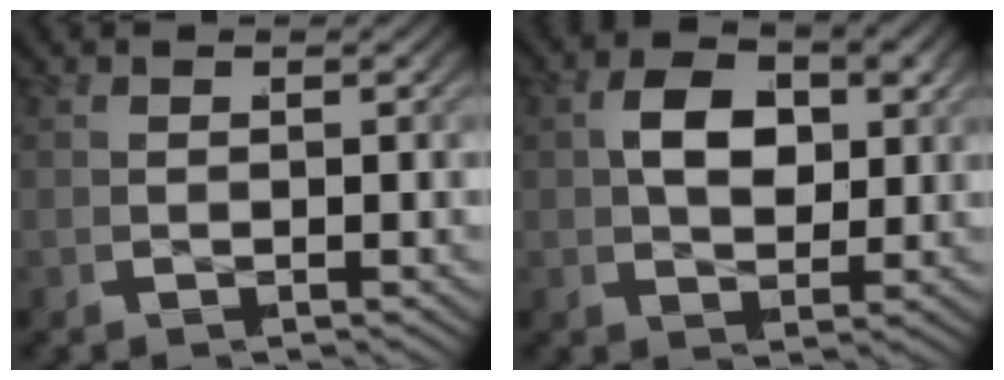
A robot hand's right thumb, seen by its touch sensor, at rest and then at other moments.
{"total": 5.2, "force": [1.1, 3.0, 4.1], "torque": [-0.073, -0.006, 0.024]}